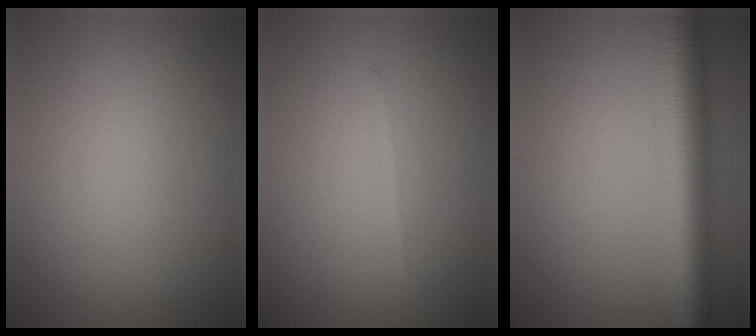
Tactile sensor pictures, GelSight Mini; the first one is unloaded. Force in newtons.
{"total": 0.7, "press": 0.7, "slide": 0.1}
{"total": 9.2, "press": 9.2, "slide": 0.1}